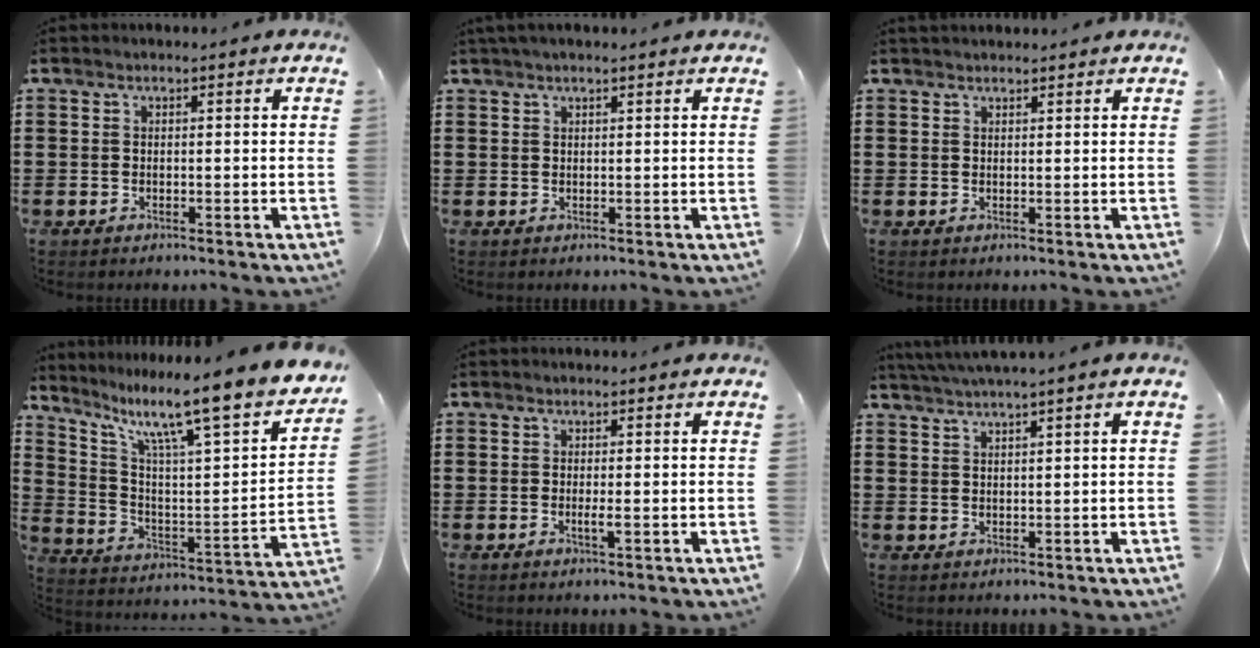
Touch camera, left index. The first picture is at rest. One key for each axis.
{"total": 1.5, "fx": 1.2, "fy": 0.0, "fz": 0.9, "tx": -0.019, "ty": 0.000, "tz": 0.022}
{"total": 1.0, "fx": 1.0, "fy": 0.2, "fz": 0.0, "tx": -0.002, "ty": 0.000, "tz": 0.019}
{"total": 11.8, "fx": 9.0, "fy": 1.1, "fz": 7.6, "tx": -0.151, "ty": -0.079, "tz": 0.135}
{"total": 1.4, "fx": -0.1, "fy": 0.1, "fz": 1.4, "tx": -0.025, "ty": -0.004, "tz": -0.002}
{"total": 2.3, "fx": 1.9, "fy": -0.7, "fz": 1.0, "tx": -0.022, "ty": -0.001, "tz": 0.036}